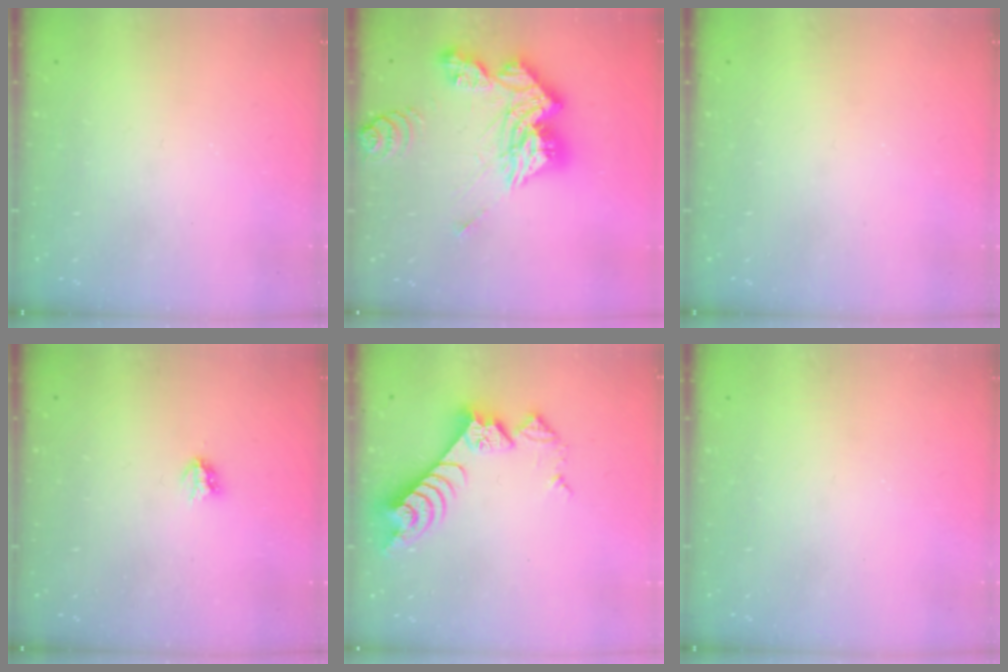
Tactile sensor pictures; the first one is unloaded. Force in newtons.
{"total": 19.8, "press": 19.6, "slide": 2.4}
{"total": 0.0}
{"total": 2.9, "press": 2.8, "slide": 0.4}
{"total": 9.4, "press": 9.3, "slide": 1.2}
{"total": 0.0}